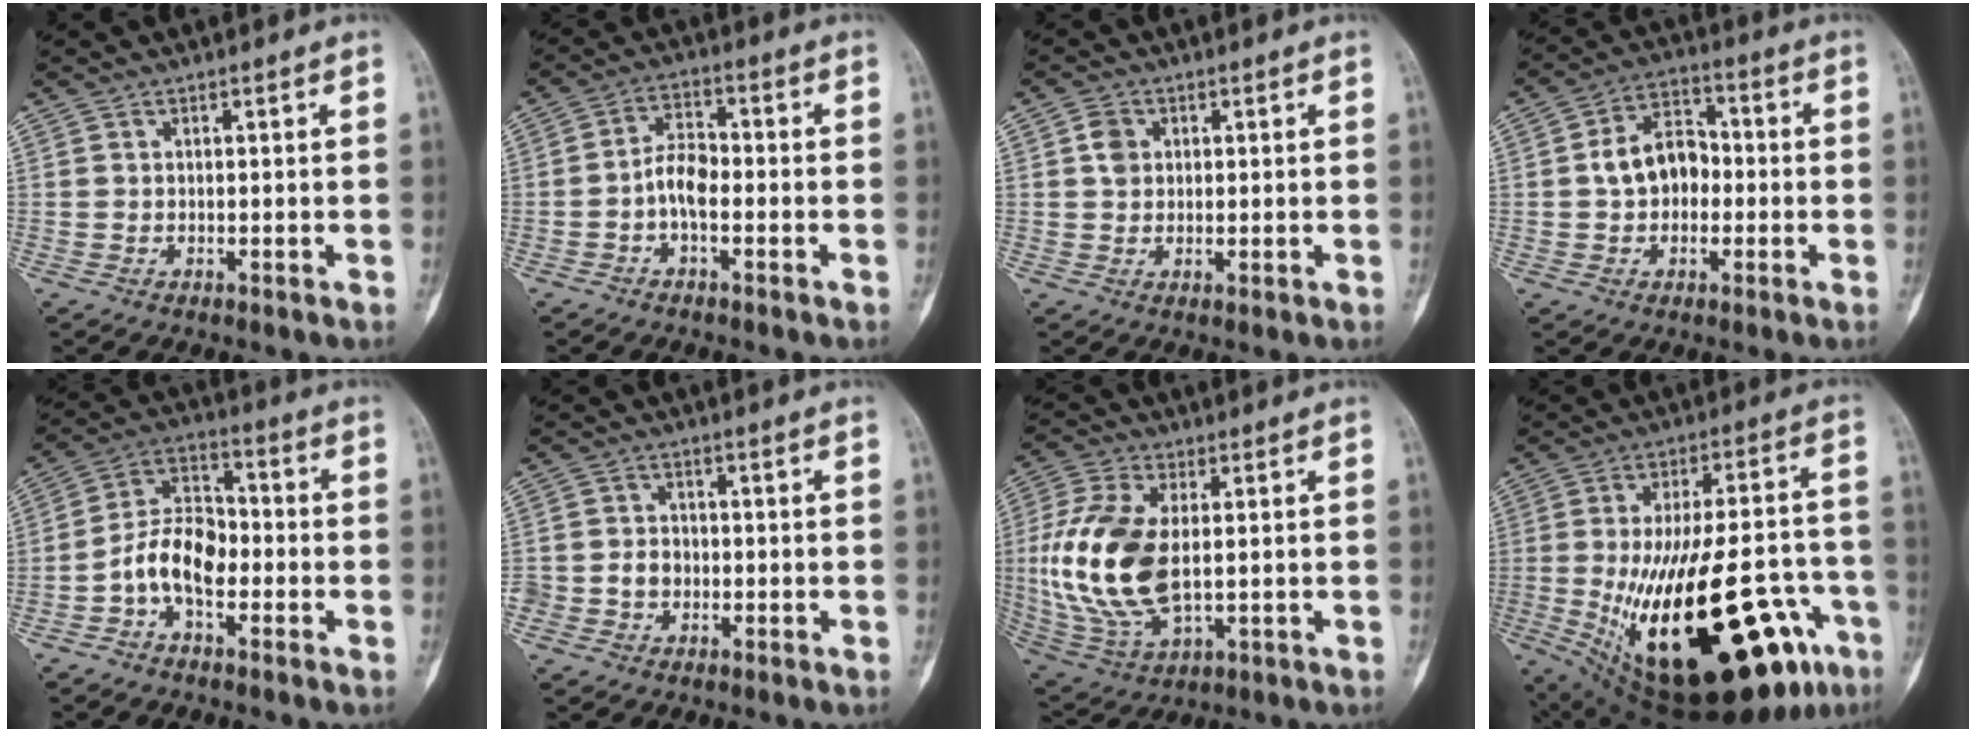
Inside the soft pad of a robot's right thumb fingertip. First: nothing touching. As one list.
[{"total": 5.6, "force": [-1.6, 3.0, 4.4], "torque": [-0.073, 0.024, -0.037]}, {"total": 3.2, "force": [0.8, 2.7, 1.6], "torque": [-0.013, -0.001, 0.010]}, {"total": 9.5, "force": [-0.5, 7.0, 6.4], "torque": [-0.082, 0.030, -0.018]}, {"total": 10.0, "force": [-3.3, 5.8, 7.5], "torque": [-0.127, 0.040, -0.071]}, {"total": 4.6, "force": [-1.4, 3.9, 2.1], "torque": [-0.022, 0.018, -0.026]}, {"total": 17.7, "force": [0.0, 9.5, 15.0], "torque": [-0.329, -0.007, 0.010]}, {"total": 35.3, "force": [-12.5, 13.4, 30.2], "torque": [-0.428, 0.017, -0.164]}]